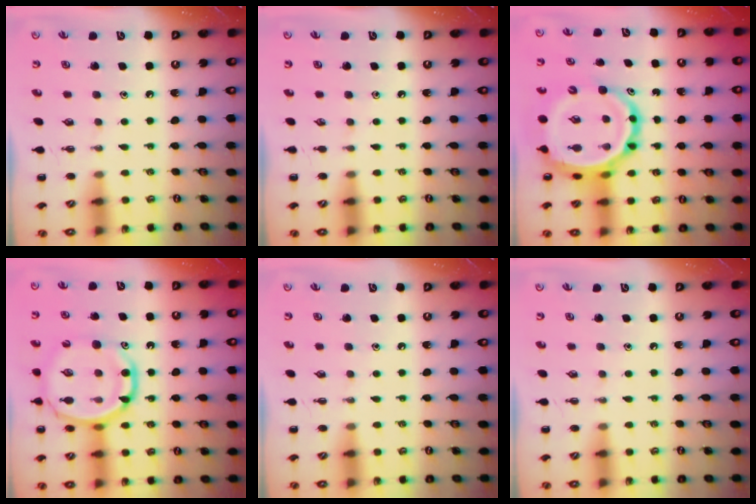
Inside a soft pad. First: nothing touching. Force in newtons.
{"total": 0.0}
{"total": 16.2, "press": 15.5, "slide": 4.5}
{"total": 15.3, "press": 14.9, "slide": 3.5}
{"total": 0.0}
{"total": 0.0}